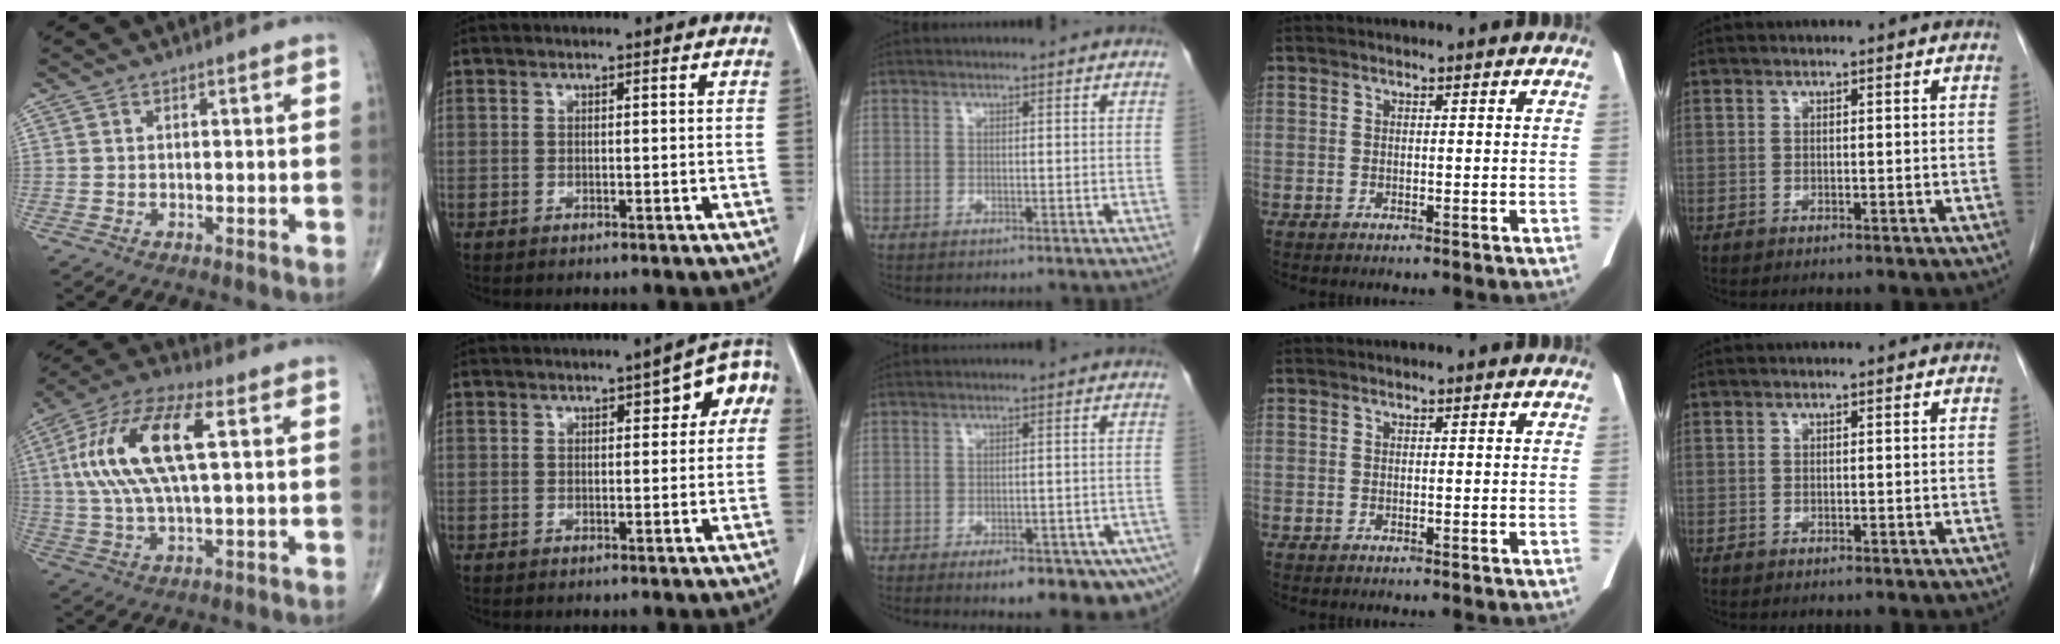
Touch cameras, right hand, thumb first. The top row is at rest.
{"thumb": {"total": 17.9, "force": [3.6, 6.7, 16.2], "torque": [-0.336, 0.023, 0.062]}, "index": {"total": 6.1, "force": [1.6, 2.1, 5.5], "torque": [-0.063, 0.029, 0.013]}, "middle": {"total": 14.2, "force": [-9.1, 4.6, 9.8], "torque": [-0.082, 0.002, -0.110]}}